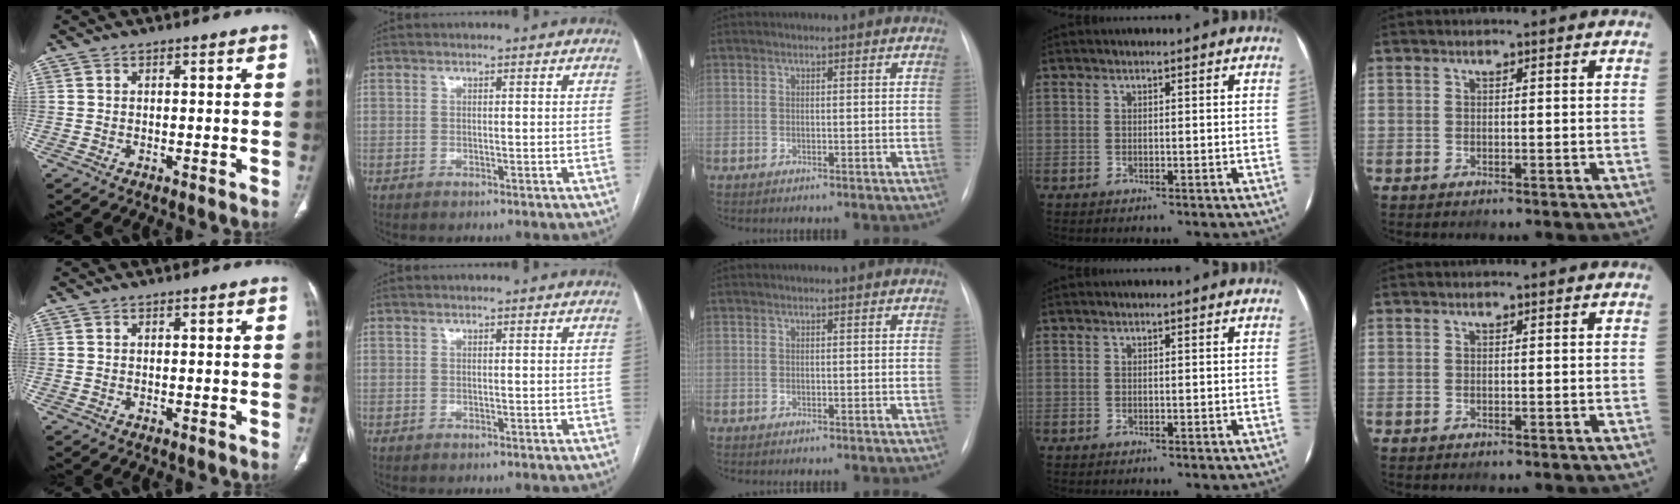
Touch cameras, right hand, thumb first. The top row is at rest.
{}